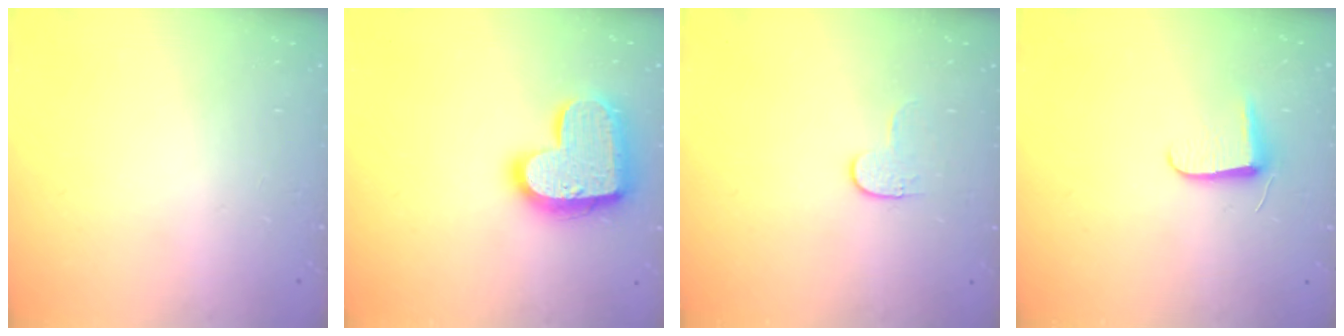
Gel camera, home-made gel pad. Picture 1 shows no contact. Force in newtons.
{"total": 20.0, "press": 20.0, "slide": 1.2}
{"total": 4.3, "press": 4.3, "slide": 0.5}
{"total": 6.2, "press": 6.1, "slide": 0.7}